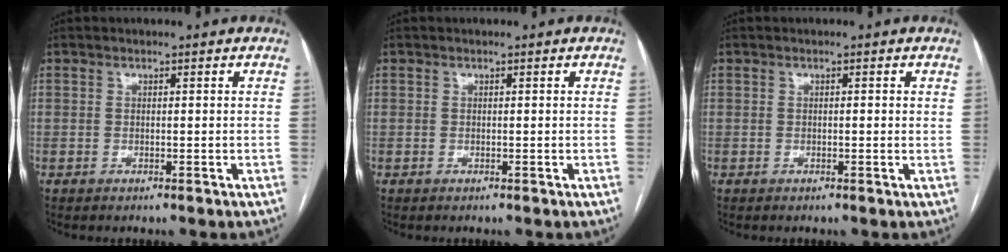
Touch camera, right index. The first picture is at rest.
{"total": 0.0}
{"total": 0.8, "force": [0.2, 0.2, 0.8], "torque": [-0.013, 0.001, 0.002]}